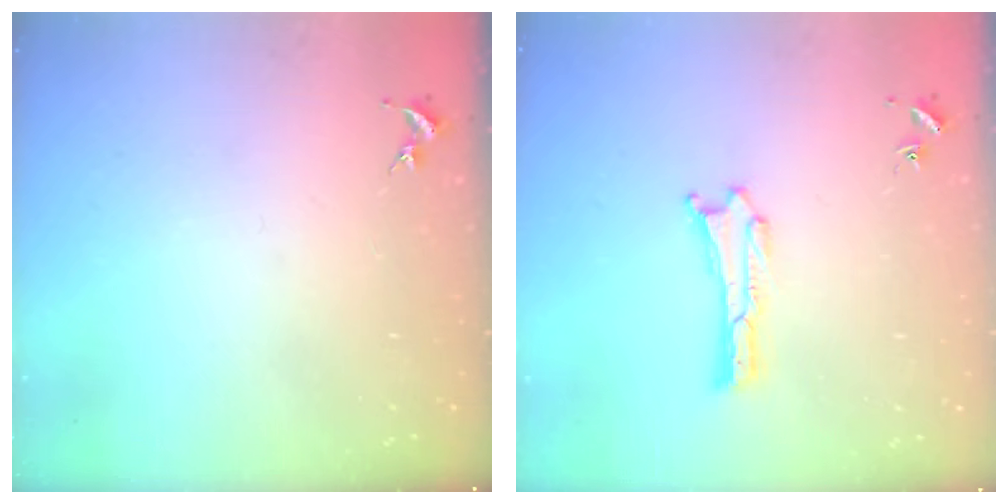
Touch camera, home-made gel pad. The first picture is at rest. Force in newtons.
{"total": 0.0}